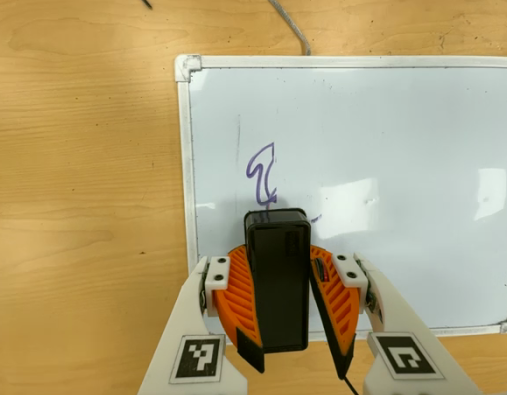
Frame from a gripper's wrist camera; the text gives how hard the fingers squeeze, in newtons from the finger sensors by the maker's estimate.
{"total": 10.3, "left": 10.4, "right": 10.2}